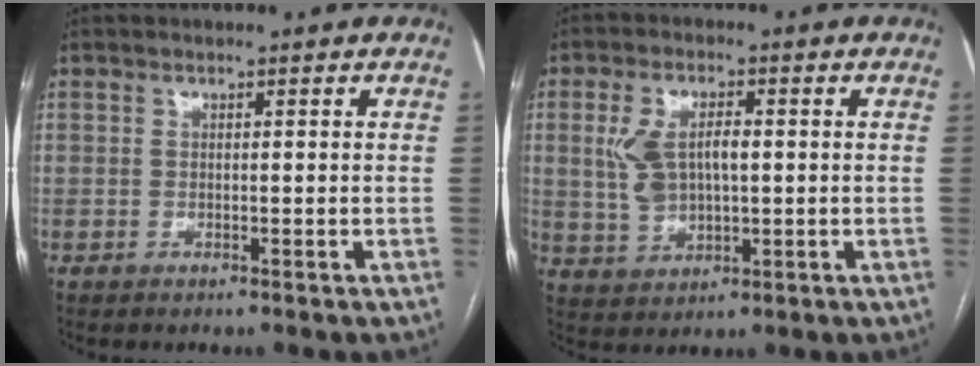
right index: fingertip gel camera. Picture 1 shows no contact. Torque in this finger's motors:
{"motor_torque": [0.26, -0.04, 0.20, 0.09]}